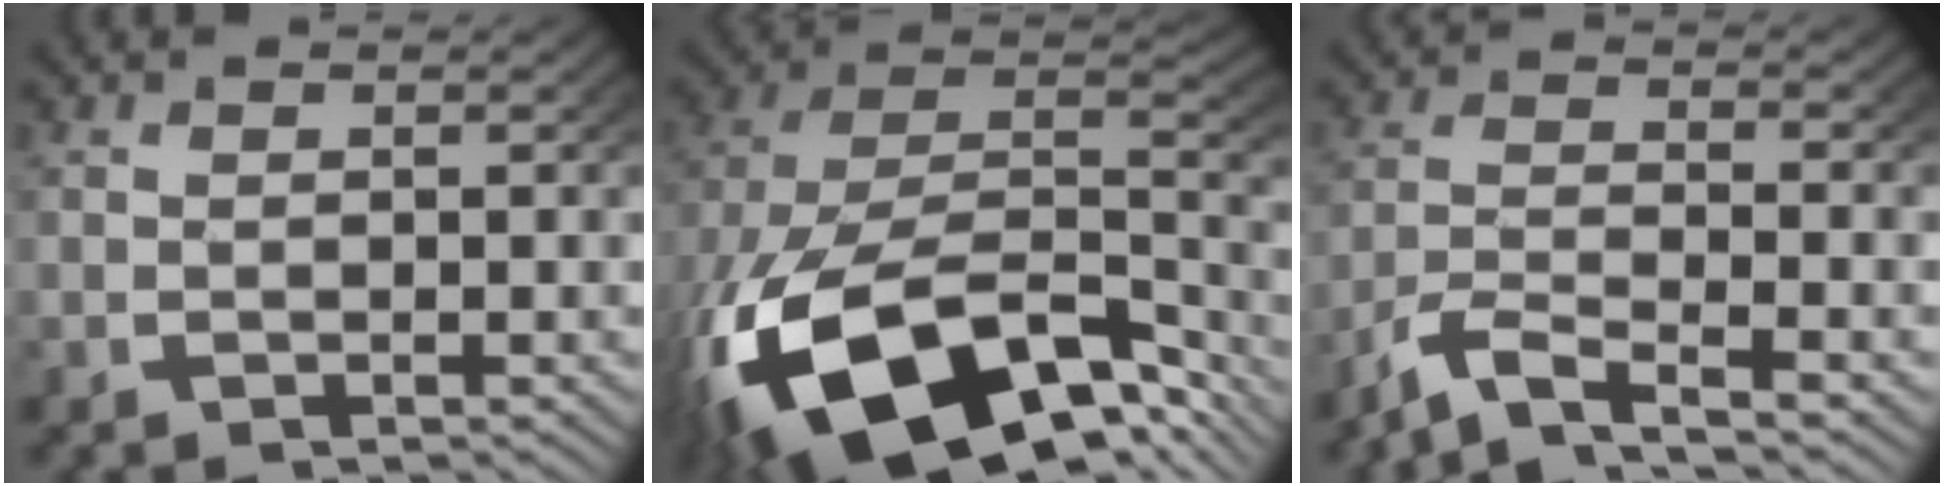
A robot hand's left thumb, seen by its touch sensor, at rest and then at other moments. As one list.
[{"total": 20.0, "force": [-7.3, 12.1, 14.2], "torque": [-0.285, -0.075, -0.076]}, {"total": 6.7, "force": [-4.3, 3.2, 4.0], "torque": [-0.091, -0.015, -0.069]}]